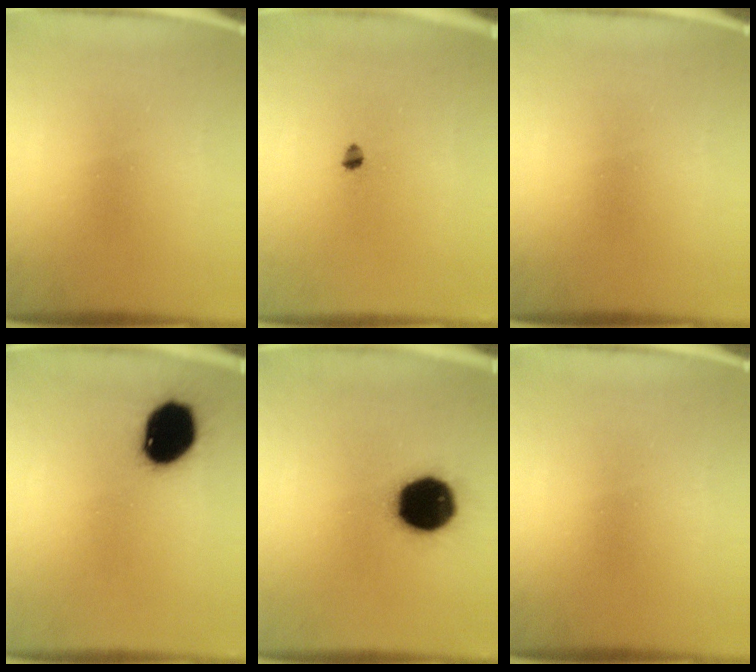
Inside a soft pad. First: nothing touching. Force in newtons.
{"total": 1.4}
{"total": 0.0}
{"total": 15.6}
{"total": 19.3}
{"total": 0.0}